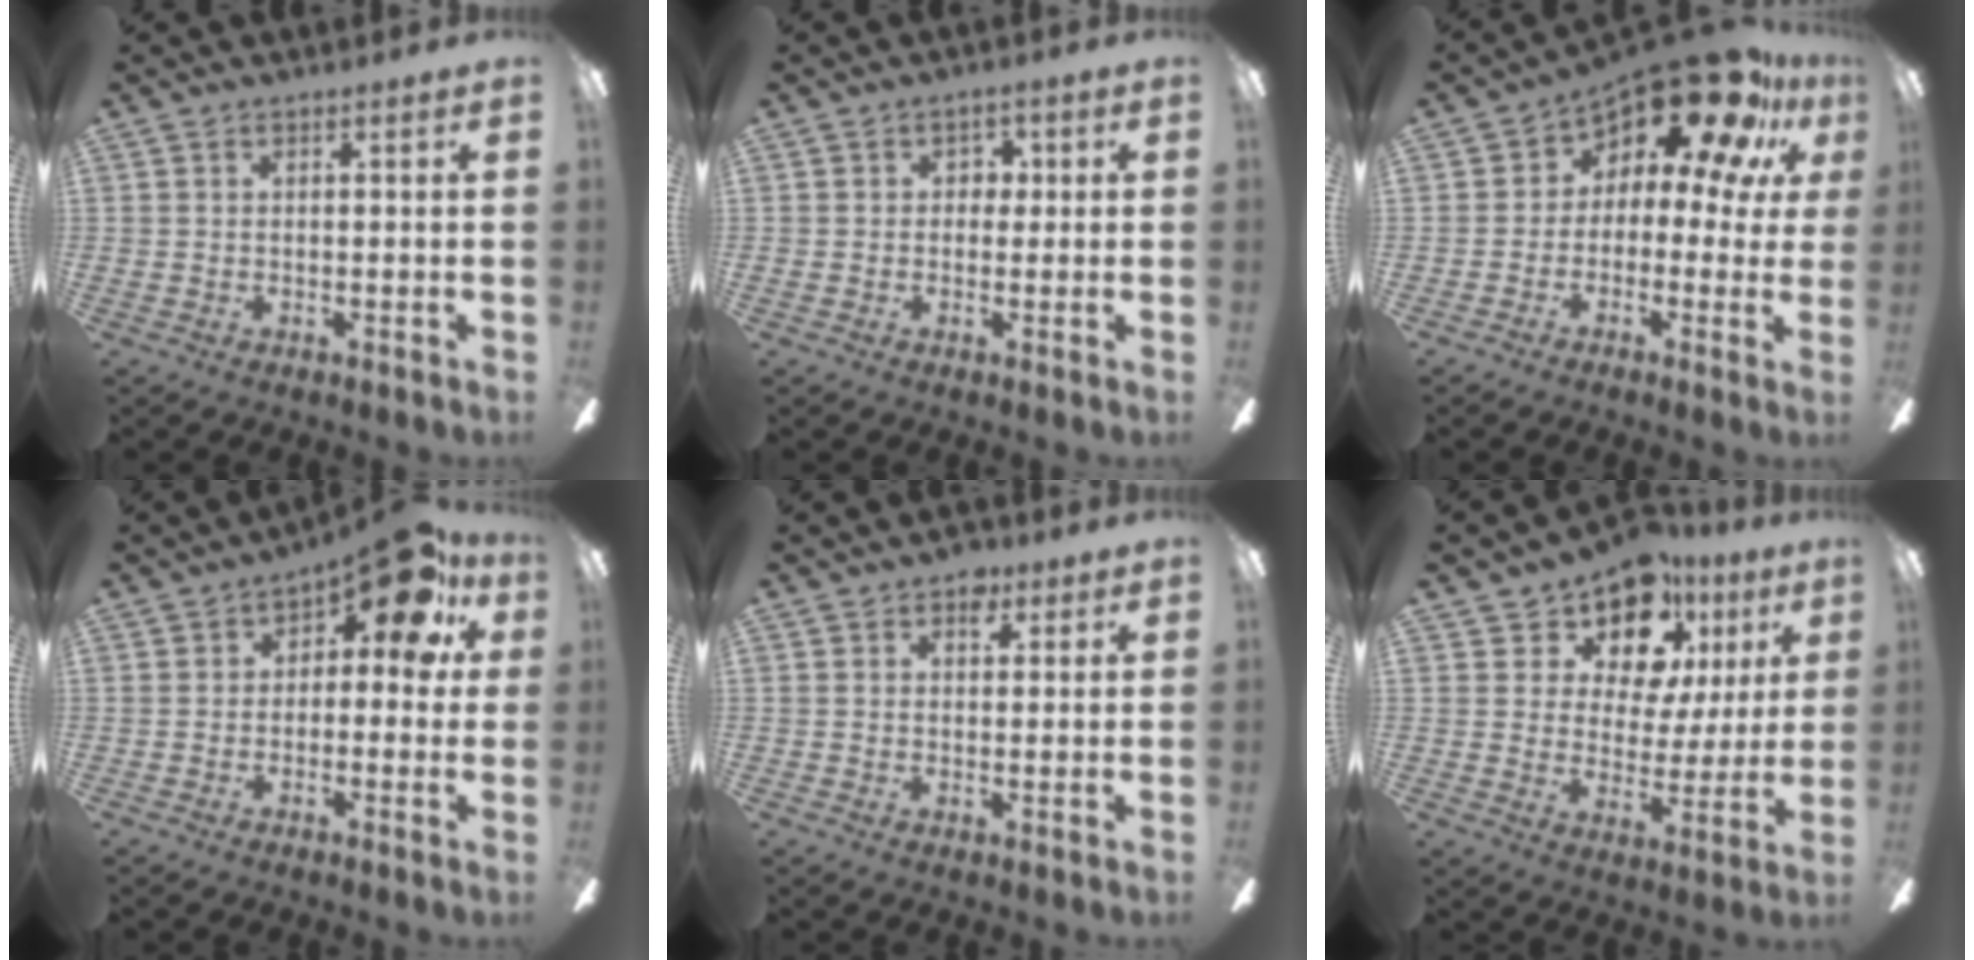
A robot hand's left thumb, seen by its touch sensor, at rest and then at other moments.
{"total": 3.0, "force": [-0.2, 2.7, 1.3], "torque": [-0.022, 0.011, -0.009]}
{"total": 15.3, "force": [10.8, 6.0, 9.1], "torque": [-0.149, -0.086, 0.181]}
{"total": 11.2, "force": [5.4, 5.7, 7.9], "torque": [-0.105, -0.030, 0.091]}
{"total": 4.1, "force": [2.2, 2.8, 2.1], "torque": [-0.007, -0.005, 0.034]}
{"total": 14.4, "force": [9.9, 8.0, 6.7], "torque": [-0.125, -0.058, 0.180]}